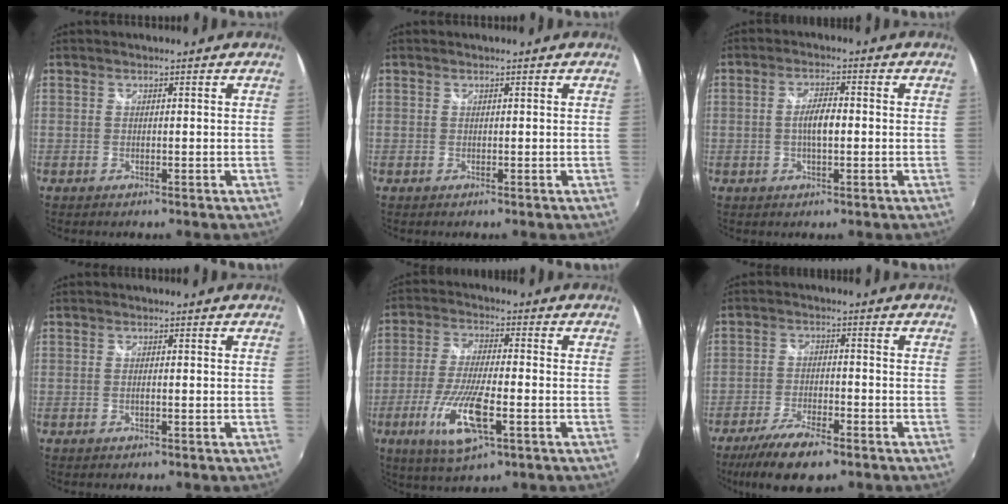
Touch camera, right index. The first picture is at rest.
{"total": 0.0}
{"total": 4.2, "force": [-0.5, 1.2, 4.0], "torque": [-0.075, 0.004, -0.010]}
{"total": 0.7, "force": [-0.2, 0.0, 0.7], "torque": [-0.013, 0.000, -0.005]}
{"total": 12.8, "force": [-4.9, 3.3, 11.3], "torque": [-0.235, -0.022, -0.089]}
{"total": 10.9, "force": [-7.6, 3.6, 6.9], "torque": [-0.160, -0.025, -0.140]}